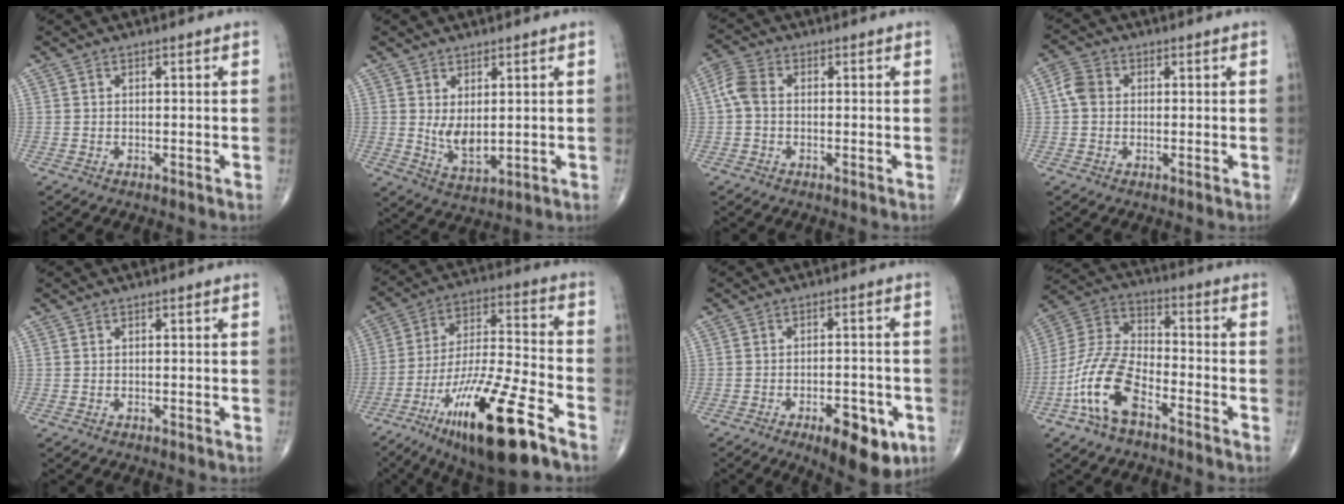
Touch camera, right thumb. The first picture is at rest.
{"total": 5.6, "force": [1.0, 2.8, 4.8], "torque": [-0.076, -0.022, 0.030]}
{"total": 4.6, "force": [0.0, 3.2, 3.4], "torque": [-0.078, 0.012, -0.010]}
{"total": 4.1, "force": [0.2, 3.4, 2.3], "torque": [-0.041, 0.011, -0.004]}
{"total": 0.0}
{"total": 22.6, "force": [-12.7, 4.8, 18.0], "torque": [-0.344, 0.046, -0.222]}
{"total": 8.7, "force": [-4.0, 3.7, 6.8], "torque": [-0.081, 0.009, -0.050]}
{"total": 13.9, "force": [-6.9, 6.5, 10.2], "torque": [-0.215, 0.045, -0.140]}